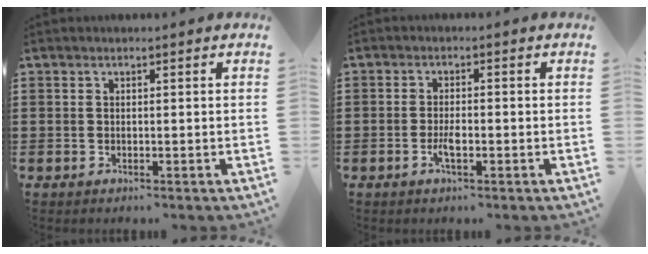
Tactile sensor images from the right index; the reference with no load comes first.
{"total": 2.5, "force": [-1.0, 0.6, 2.2], "torque": [-0.052, -0.004, -0.022]}